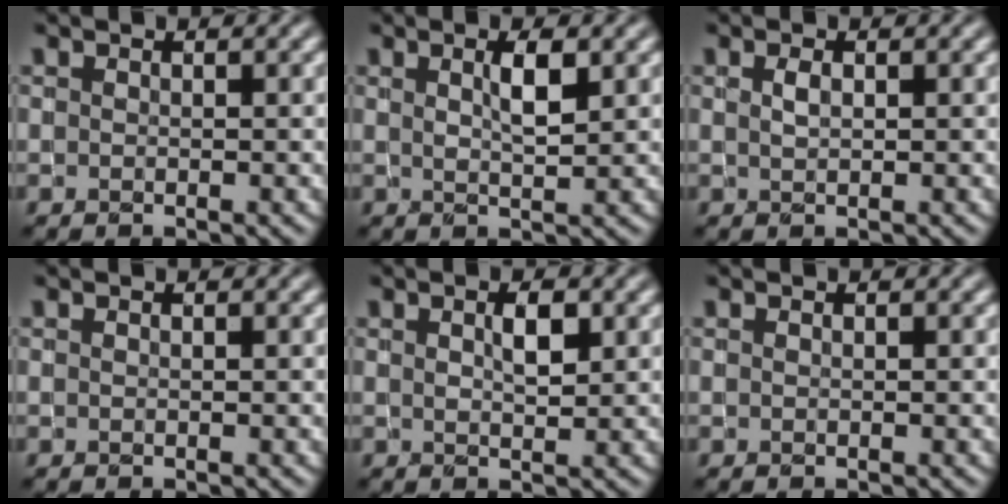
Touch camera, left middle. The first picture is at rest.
{"total": 2.1, "force": [0.7, 0.4, 1.9], "torque": [-0.031, -0.001, 0.013]}
{"total": 0.7, "force": [0.1, 0.3, 0.6], "torque": [-0.014, 0.002, 0.006]}
{"total": 0.0}
{"total": 1.7, "force": [0.6, 0.6, 1.5], "torque": [-0.026, 0.000, 0.011]}
{"total": 0.0}